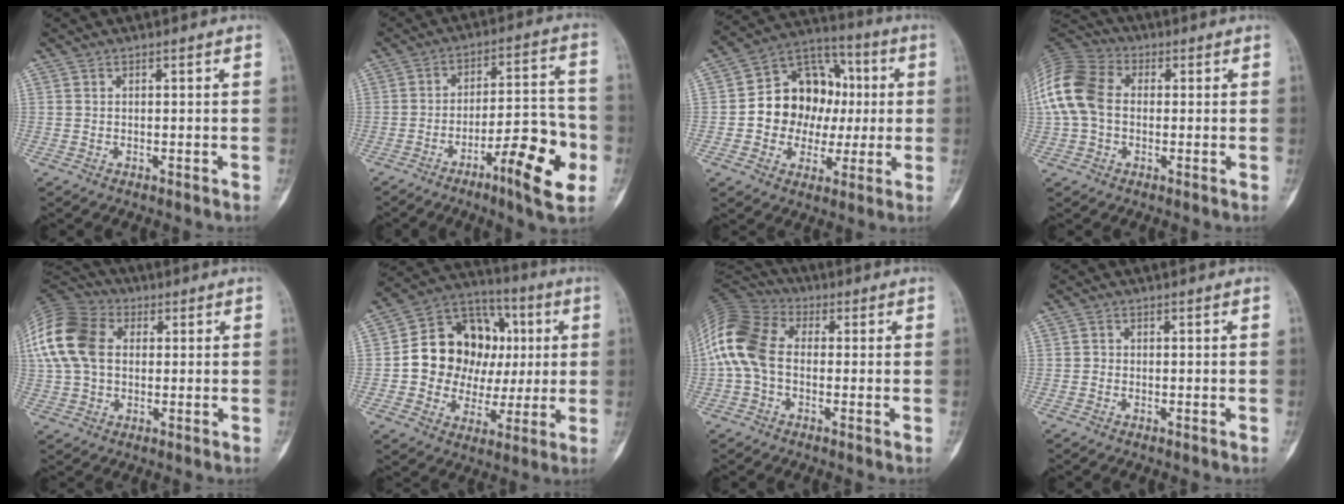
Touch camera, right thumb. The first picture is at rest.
{"total": 14.9, "force": [-6.3, 3.4, 13.1], "torque": [-0.183, 0.033, -0.093]}
{"total": 16.5, "force": [0.4, 13.2, 9.9], "torque": [-0.105, 0.032, 0.007]}
{"total": 13.4, "force": [0.5, 9.7, 9.2], "torque": [-0.196, 0.032, 0.001]}
{"total": 15.3, "force": [2.4, 11.1, 10.3], "torque": [-0.210, 0.026, 0.037]}
{"total": 19.6, "force": [1.8, 15.4, 11.9], "torque": [-0.143, 0.031, 0.038]}
{"total": 13.6, "force": [-0.3, 9.2, 10.0], "torque": [-0.214, 0.031, -0.019]}
{"total": 0.5, "force": [-0.2, 0.5, 0.1], "torque": [0.005, 0.002, -0.006]}